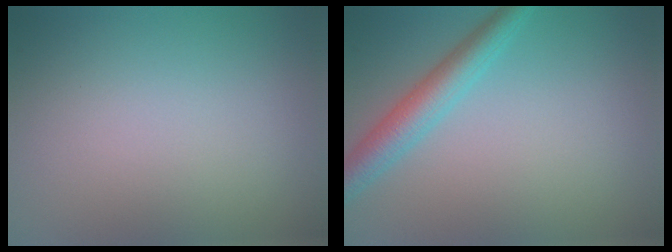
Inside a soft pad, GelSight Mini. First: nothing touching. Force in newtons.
{"total": 3.6, "press": 3.6, "slide": 0.1}